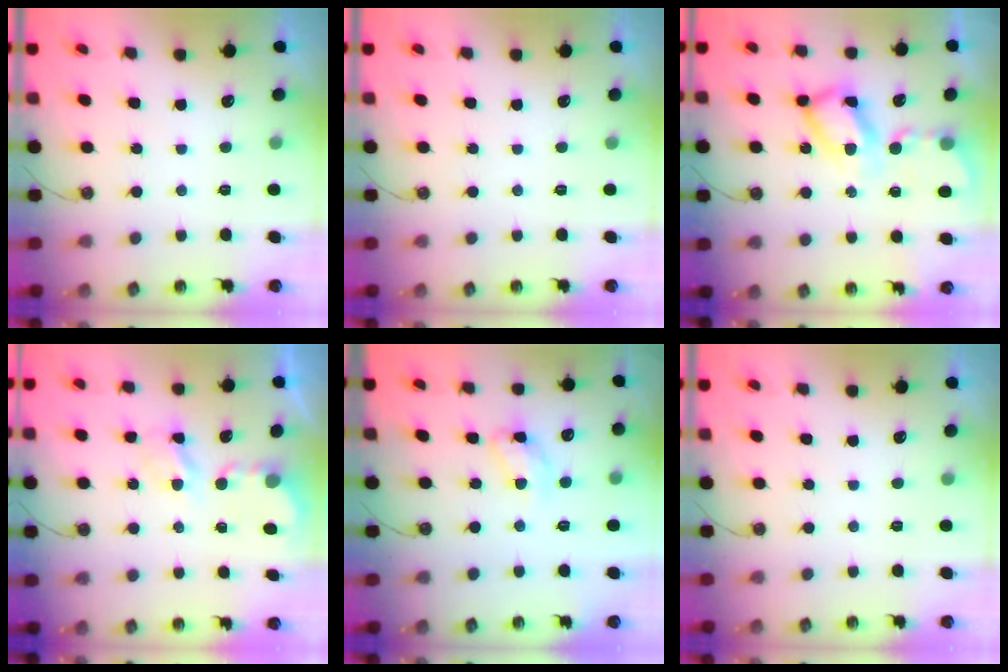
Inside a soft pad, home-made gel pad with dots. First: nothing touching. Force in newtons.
{"total": 0.0}
{"total": 12.1, "press": 12.1, "slide": 1.2}
{"total": 4.5, "press": 4.5, "slide": 0.1}
{"total": 11.1, "press": 11.0, "slide": 0.7}
{"total": 0.0}